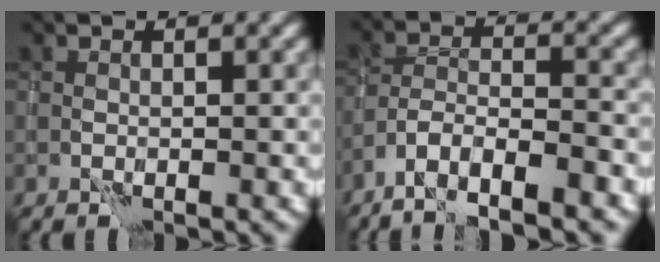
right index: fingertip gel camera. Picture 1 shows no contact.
{"total": 5.8, "force": [-4.5, 1.0, 3.6], "torque": [-0.062, 0.003, -0.082]}